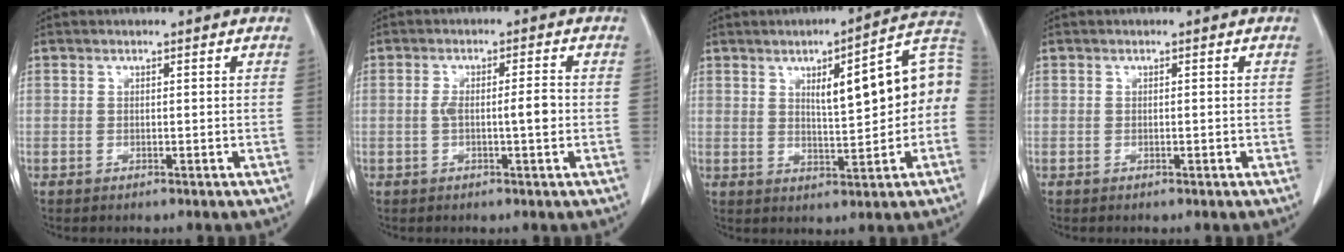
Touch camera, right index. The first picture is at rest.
{"total": 4.0, "force": [-0.5, 0.5, 3.9], "torque": [-0.072, 0.006, -0.005]}
{"total": 12.8, "force": [1.2, 2.8, 12.4], "torque": [-0.165, 0.038, 0.018]}
{"total": 0.5, "force": [-0.1, 0.1, 0.5], "torque": [-0.008, 0.000, 0.000]}